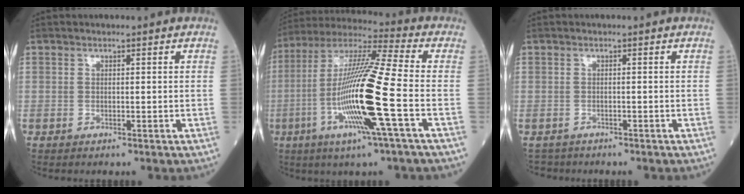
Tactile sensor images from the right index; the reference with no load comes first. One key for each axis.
{"total": 18.0, "fx": -4.5, "fy": -0.6, "fz": 17.4, "tx": -0.349, "ty": -0.013, "tz": -0.098}
{"total": 2.1, "fx": -1.8, "fy": 0.9, "fz": -0.7, "tx": -0.004, "ty": -0.003, "tz": -0.033}